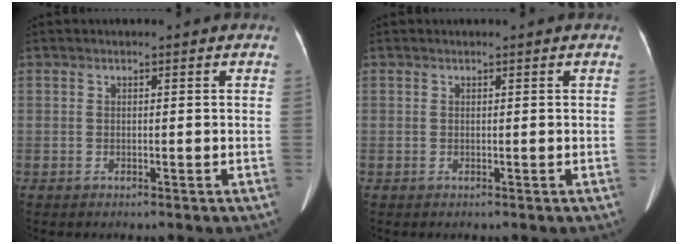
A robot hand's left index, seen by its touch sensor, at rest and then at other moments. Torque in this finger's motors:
{"motor_torque": [-0.09, -0.03, 0.01, 0.01]}